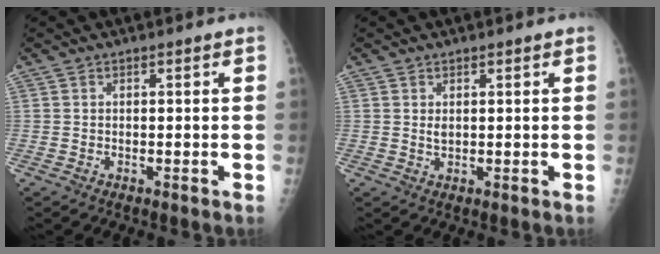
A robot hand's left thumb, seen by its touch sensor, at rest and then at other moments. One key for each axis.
{"total": 1.5, "fx": 0.8, "fy": 0.9, "fz": 0.9, "tx": -0.013, "ty": -0.007, "tz": 0.016}